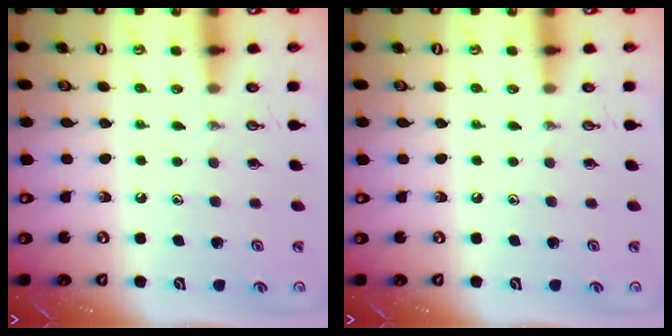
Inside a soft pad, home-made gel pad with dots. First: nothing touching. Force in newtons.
{"total": 0.0}